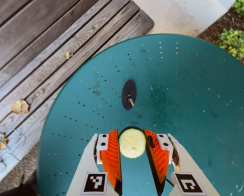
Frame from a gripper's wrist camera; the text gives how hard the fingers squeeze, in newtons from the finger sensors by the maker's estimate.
{"total": 11.3, "left": 11.7, "right": 10.8}